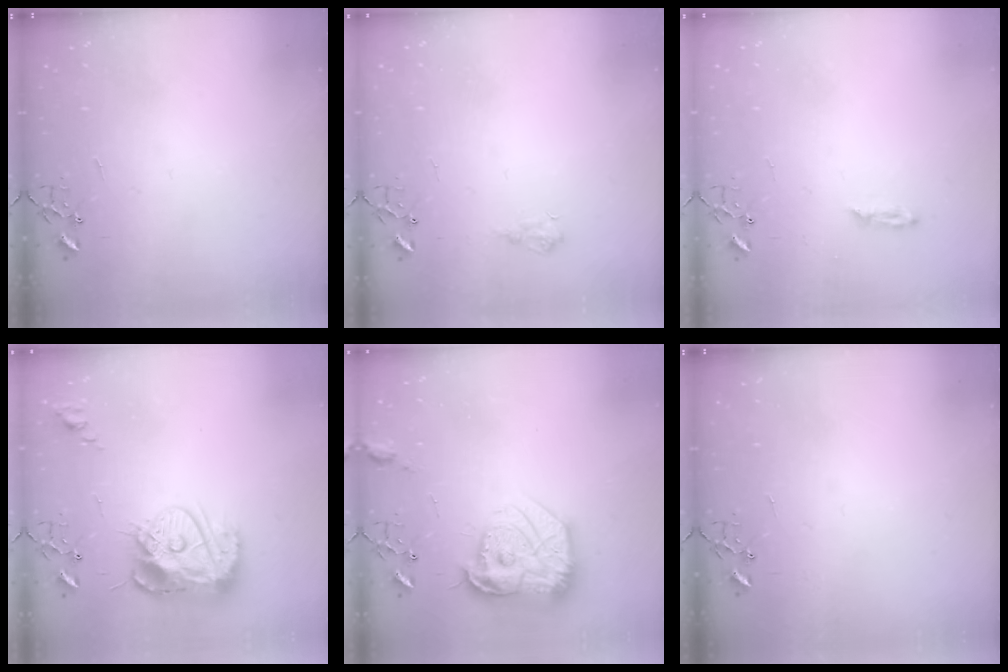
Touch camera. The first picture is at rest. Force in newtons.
{"total": 7.3, "press": 7.3, "slide": 0.4}
{"total": 2.2, "press": 2.2, "slide": 0.4}
{"total": 15.6, "press": 15.5, "slide": 1.4}
{"total": 22.3, "press": 22.2, "slide": 1.9}
{"total": 0.0}